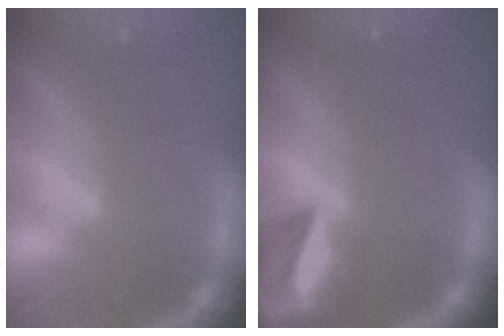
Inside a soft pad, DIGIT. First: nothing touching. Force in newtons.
{"total": 7.9}